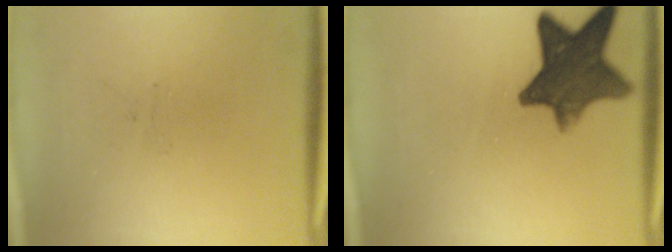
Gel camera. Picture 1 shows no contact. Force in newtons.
{"total": 11.6}